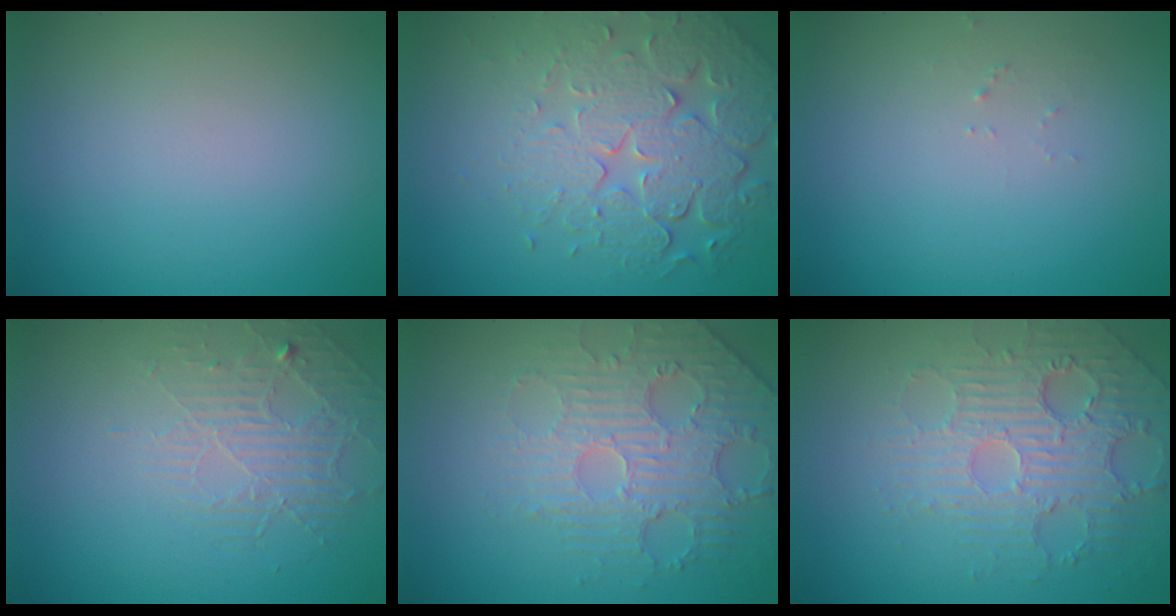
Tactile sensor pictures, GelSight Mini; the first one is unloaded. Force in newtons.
{"total": 7.2, "press": 5.4, "slide": 4.8}
{"total": 0.7, "press": 0.7, "slide": 0.1}
{"total": 2.2, "press": 1.4, "slide": 1.7}
{"total": 4.8, "press": 3.8, "slide": 2.9}
{"total": 4.3, "press": 4.0, "slide": 1.8}